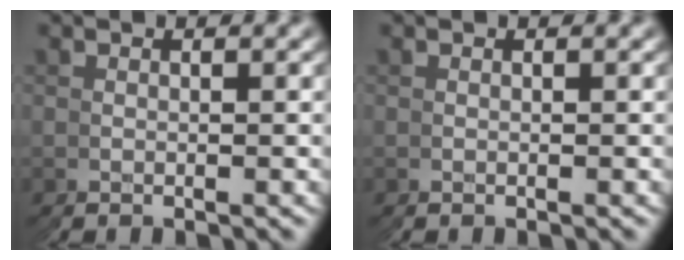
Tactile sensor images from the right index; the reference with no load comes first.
{"total": 0.0}